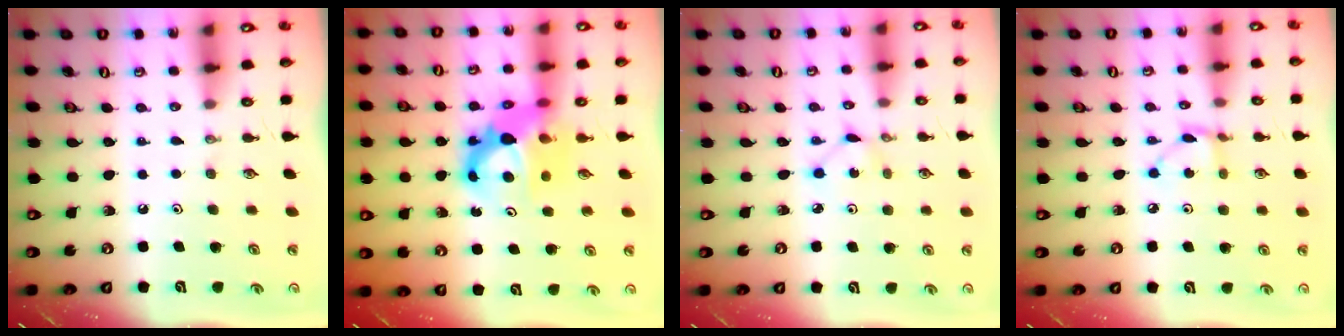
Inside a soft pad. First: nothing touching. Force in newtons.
{"total": 10.8, "press": 10.7, "slide": 1.0}
{"total": 2.0, "press": 2.0, "slide": 0.3}
{"total": 3.8, "press": 3.8, "slide": 0.2}